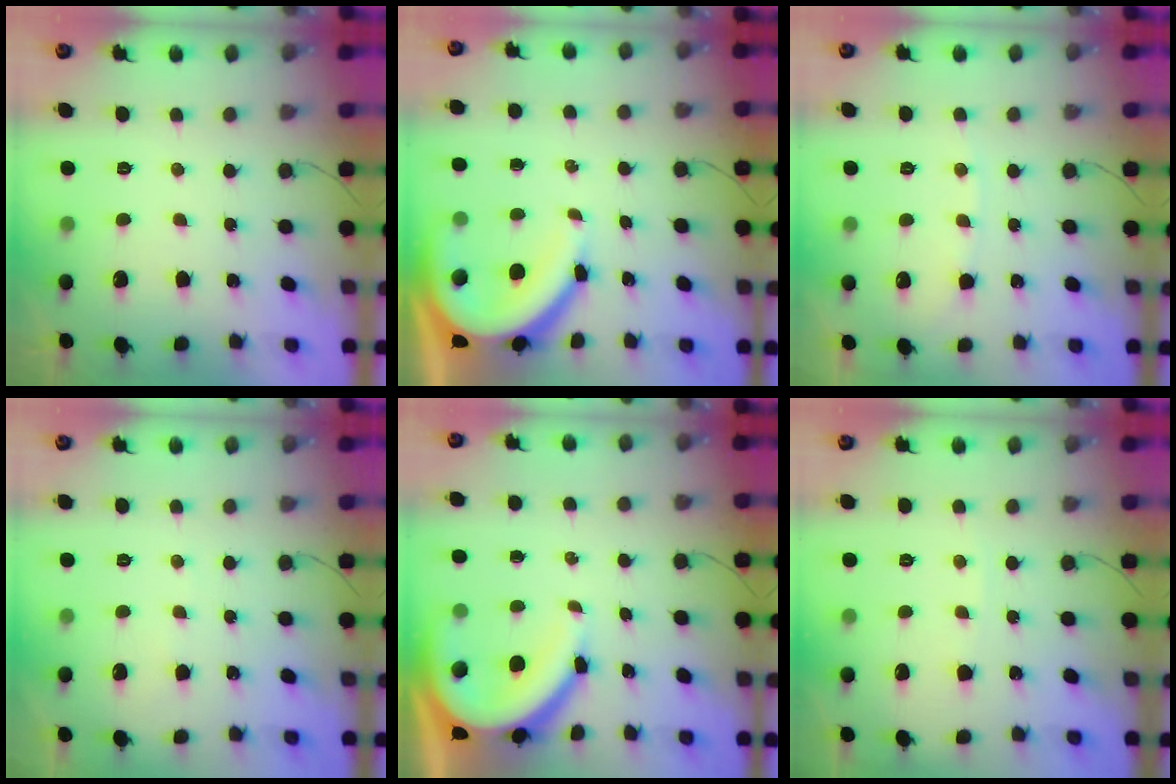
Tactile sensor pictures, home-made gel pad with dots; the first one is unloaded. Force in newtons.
{"total": 10.5, "press": 10.4, "slide": 1.2}
{"total": 4.5, "press": 4.5, "slide": 0.6}
{"total": 1.9, "press": 1.9, "slide": 0.2}
{"total": 10.5, "press": 10.4, "slide": 1.2}
{"total": 1.6, "press": 1.6, "slide": 0.2}